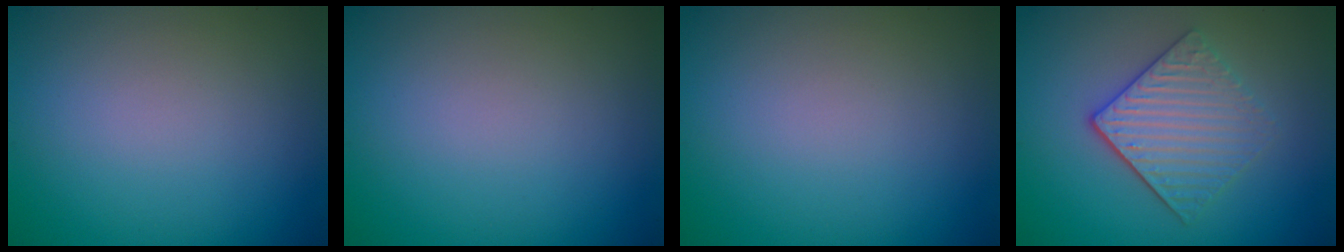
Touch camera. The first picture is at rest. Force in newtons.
{"total": 0.0}
{"total": 0.0}
{"total": 4.1, "press": 3.4, "slide": 2.3}